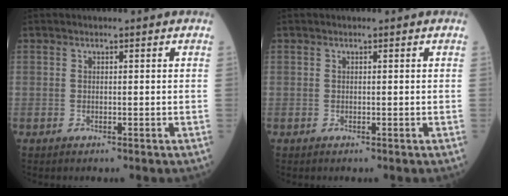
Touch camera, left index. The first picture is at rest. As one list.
[{"total": 0.0}]